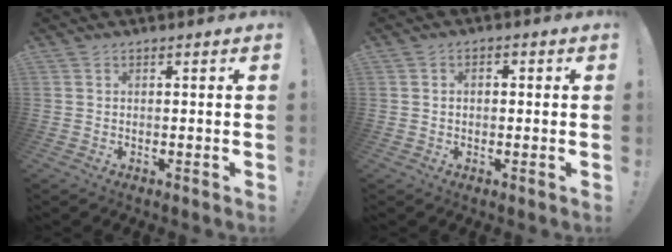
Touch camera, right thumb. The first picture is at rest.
{"total": 1.8, "force": [-0.5, 1.2, 1.2], "torque": [-0.017, 0.004, -0.012]}